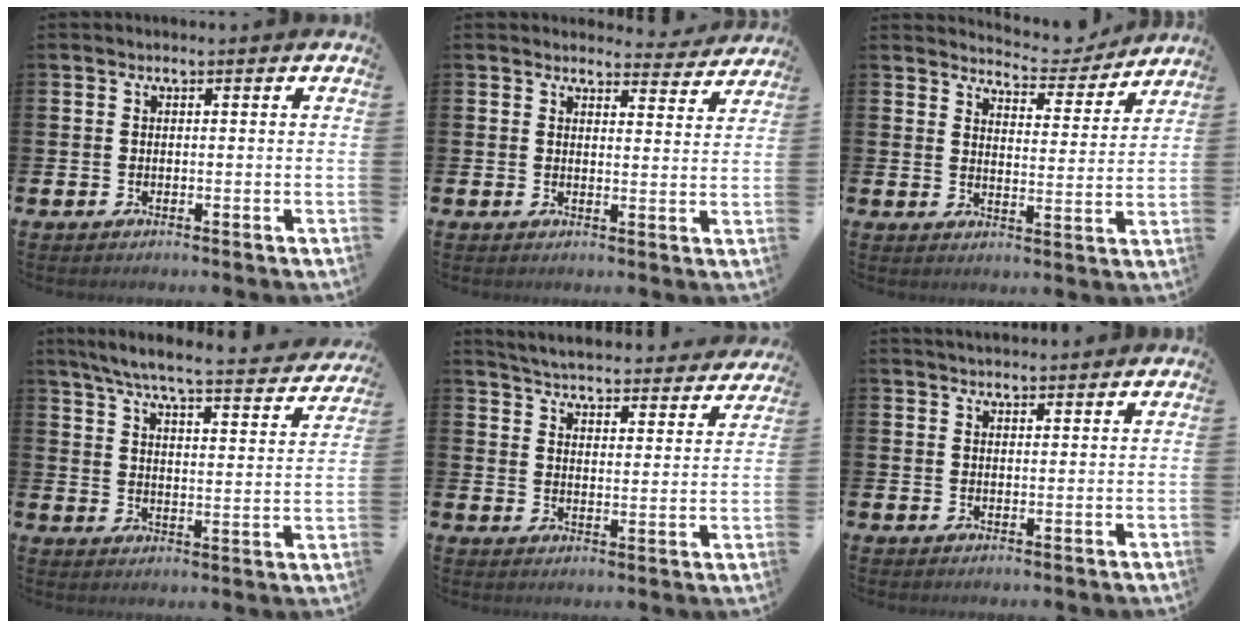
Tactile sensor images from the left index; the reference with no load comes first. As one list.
[{"total": 3.4, "force": [3.3, 0.6, 0.1], "torque": [0.009, -0.027, 0.054]}, {"total": 5.6, "force": [5.5, 0.8, 0.4], "torque": [-0.016, -0.041, 0.095]}, {"total": 6.3, "force": [5.5, 0.5, 3.0], "torque": [-0.073, -0.047, 0.086]}, {"total": 5.1, "force": [5.0, 0.4, 0.6], "torque": [-0.028, -0.048, 0.083]}, {"total": 2.5, "force": [2.4, 0.4, 0.2], "torque": [0.004, -0.011, 0.041]}]